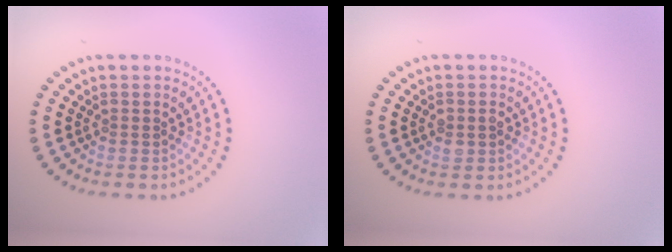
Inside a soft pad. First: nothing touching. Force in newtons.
{"total": 1.2, "press": 1.2, "slide": 0.1}